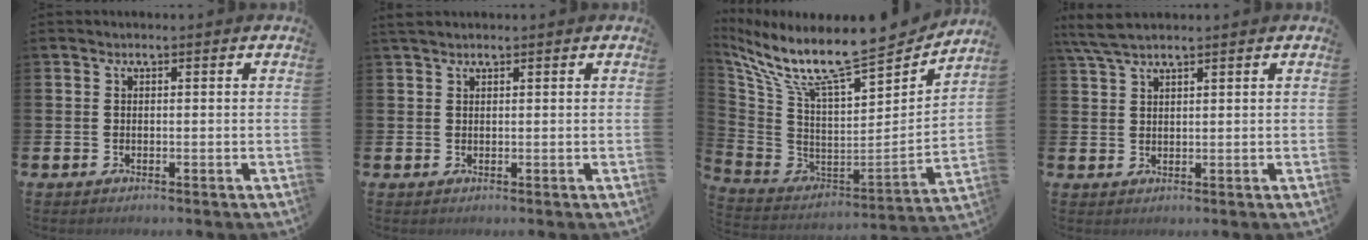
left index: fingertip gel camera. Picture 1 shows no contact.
{"total": 1.2, "force": [1.1, 0.2, 0.4], "torque": [-0.008, 0.004, 0.020]}
{"total": 11.8, "force": [9.7, 2.4, 6.2], "torque": [-0.144, -0.075, 0.158]}
{"total": 3.9, "force": [3.3, 0.8, 2.0], "torque": [-0.055, 0.000, 0.062]}